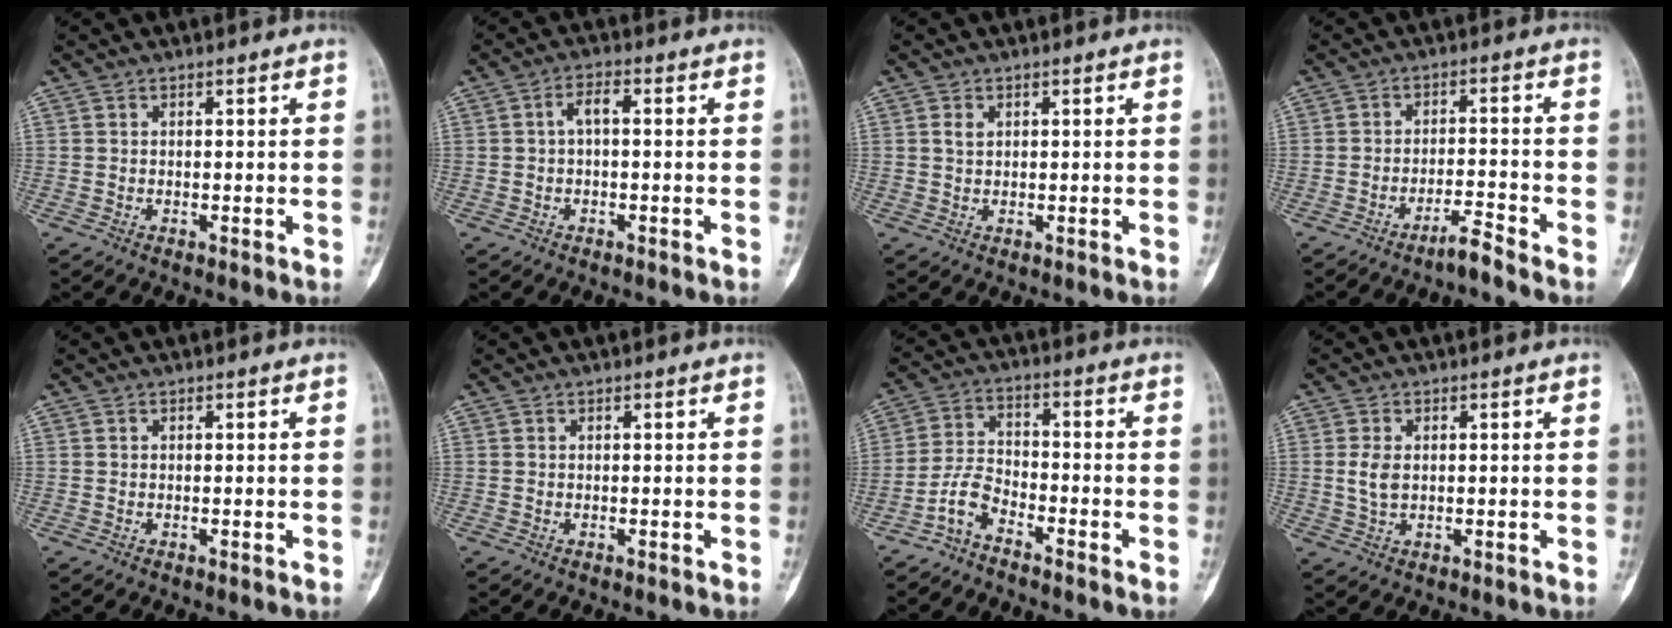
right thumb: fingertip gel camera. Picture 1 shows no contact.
{"total": 3.0, "force": [0.0, 1.3, 2.7], "torque": [-0.046, 0.015, -0.004]}
{"total": 1.5, "force": [0.6, 1.0, 1.0], "torque": [-0.016, 0.001, 0.012]}
{"total": 3.4, "force": [-3.0, -0.3, 1.5], "torque": [-0.027, 0.018, -0.055]}
{"total": 0.0}
{"total": 0.0}
{"total": 5.1, "force": [-4.0, 2.0, 2.6], "torque": [-0.049, 0.037, -0.089]}
{"total": 3.4, "force": [0.3, 2.1, 2.6], "torque": [-0.054, 0.000, 0.008]}